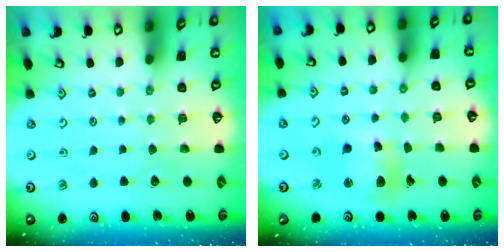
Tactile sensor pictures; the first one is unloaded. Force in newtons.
{"total": 10.8, "press": 10.8, "slide": 1.3}